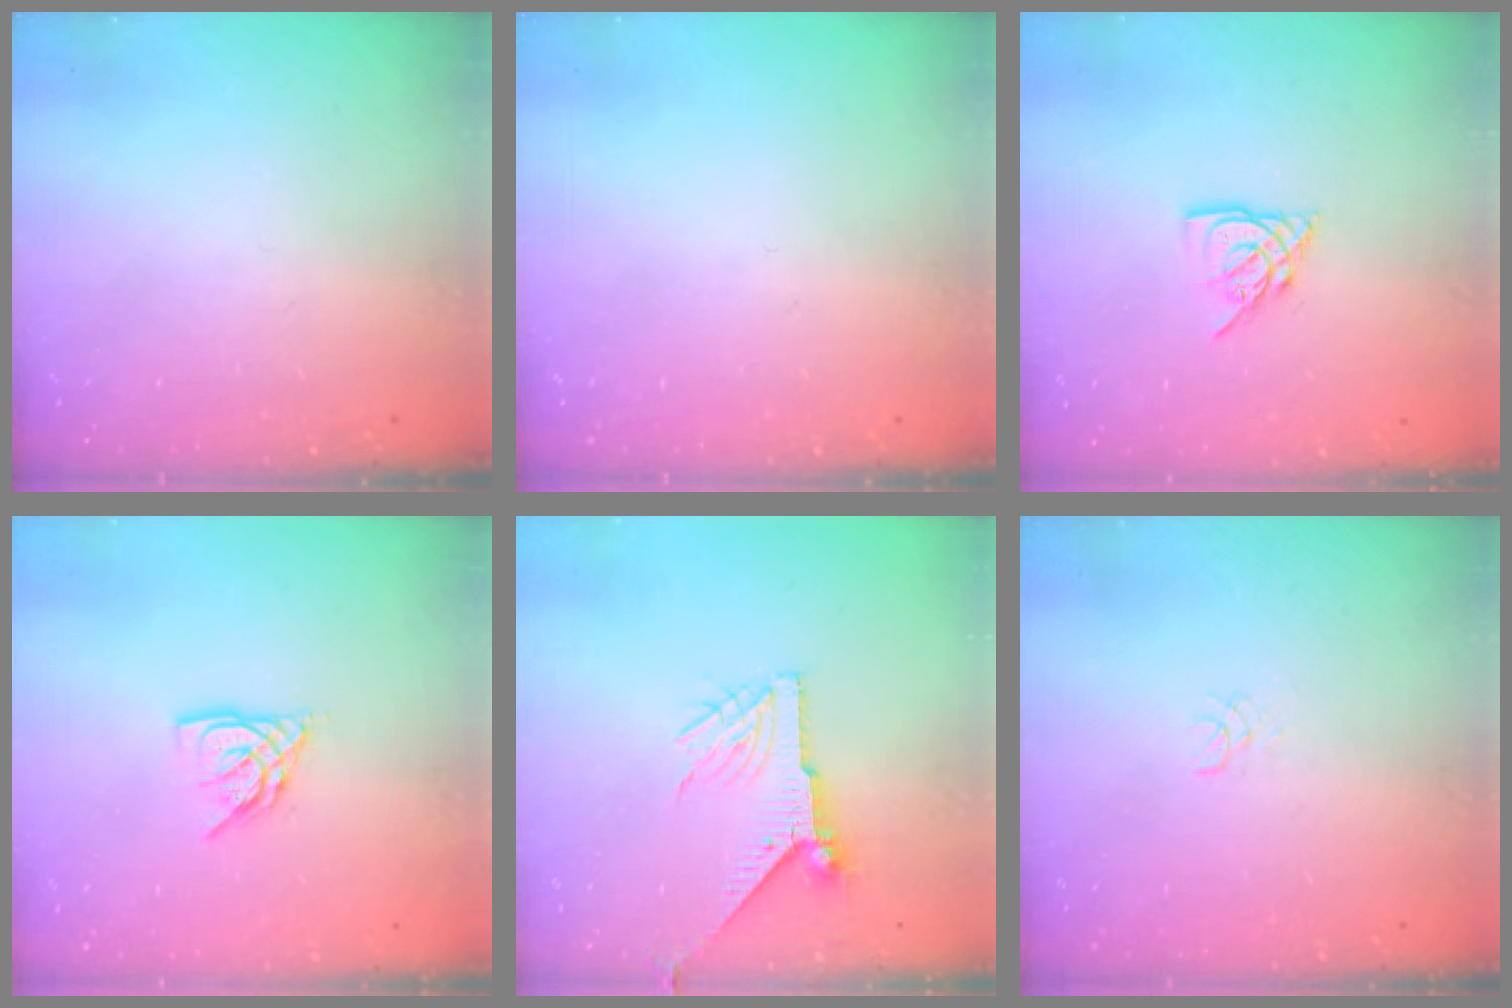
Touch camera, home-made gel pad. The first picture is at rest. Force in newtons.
{"total": 0.0}
{"total": 6.1, "press": 6.1, "slide": 0.4}
{"total": 8.1, "press": 8.0, "slide": 1.0}
{"total": 9.0, "press": 9.0, "slide": 0.4}
{"total": 1.1, "press": 1.1, "slide": 0.1}